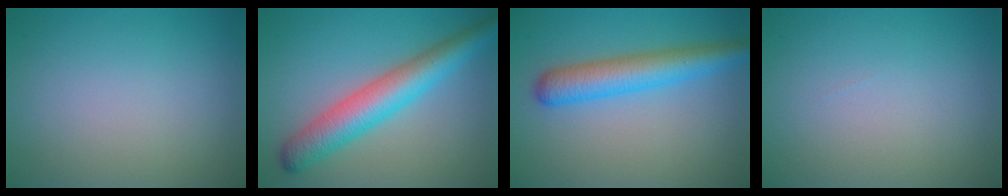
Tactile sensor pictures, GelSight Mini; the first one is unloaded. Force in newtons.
{"total": 6.3, "press": 6.3, "slide": 0.1}
{"total": 5.1, "press": 5.1, "slide": 0.1}
{"total": 0.0}